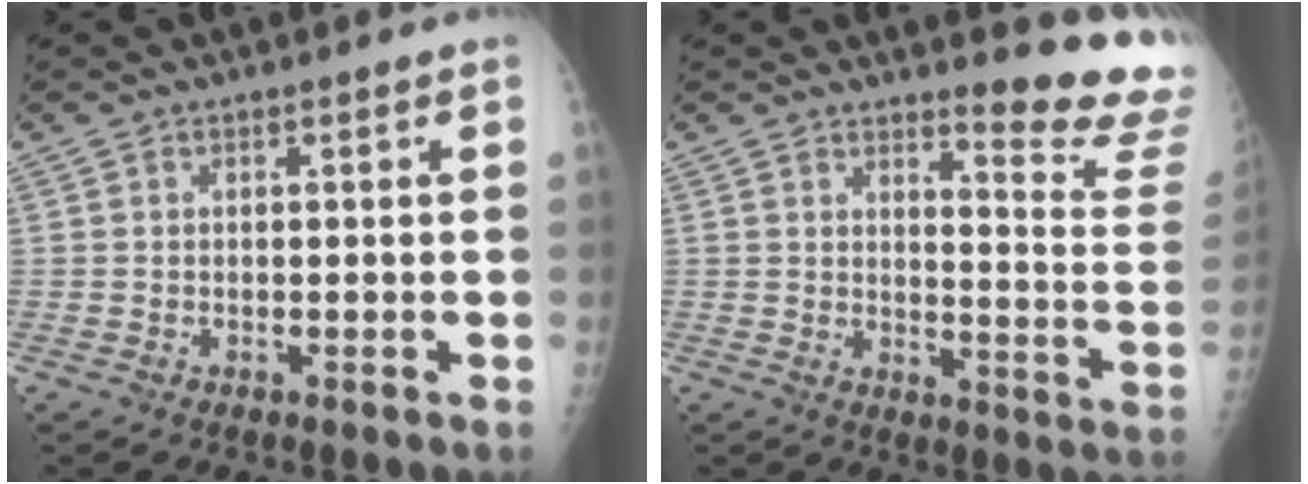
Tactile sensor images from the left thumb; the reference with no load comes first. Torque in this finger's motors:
{"motor_torque": [1.39, -0.85, 0.36, -0.09, 0.10]}